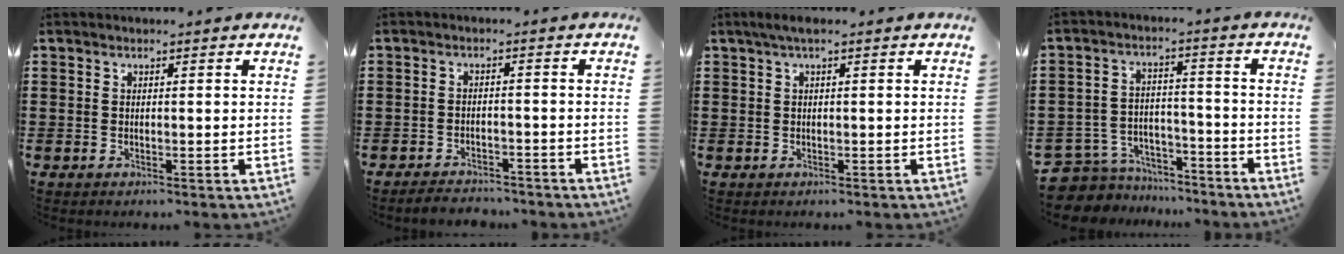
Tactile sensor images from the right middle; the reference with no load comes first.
{"total": 2.6, "force": [-2.6, 0.3, 0.2], "torque": [-0.010, -0.002, -0.053]}
{"total": 1.3, "force": [0.4, 0.0, 1.3], "torque": [-0.024, 0.001, 0.007]}
{"total": 6.2, "force": [-6.0, 1.4, 0.4], "torque": [-0.031, 0.004, -0.128]}